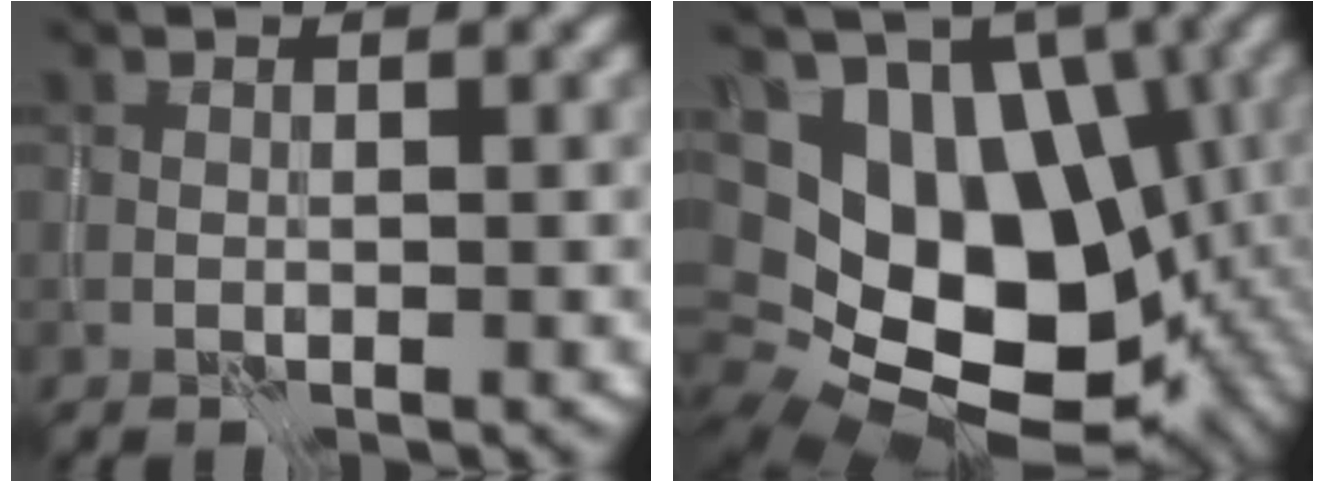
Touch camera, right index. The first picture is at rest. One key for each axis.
{"total": 17.5, "fx": -0.7, "fy": 13.2, "fz": 11.4, "tx": -0.164, "ty": -0.020, "tz": 0.007}